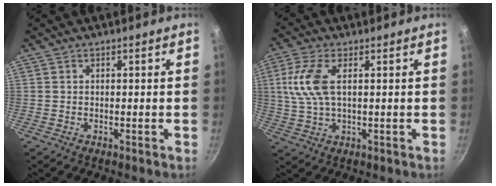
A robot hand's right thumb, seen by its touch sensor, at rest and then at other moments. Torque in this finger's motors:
{"motor_torque": [-0.56, 0.91, 0.18, -0.21, 0.32]}